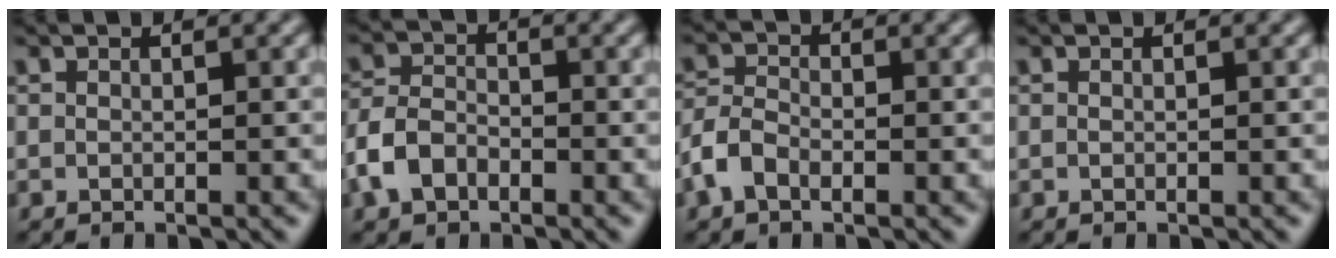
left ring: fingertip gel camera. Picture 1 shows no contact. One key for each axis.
{"total": 3.7, "fx": -1.9, "fy": 2.4, "fz": 2.0, "tx": -0.043, "ty": 0.003, "tz": -0.046}
{"total": 2.8, "fx": -1.4, "fy": 1.6, "fz": 1.8, "tx": -0.035, "ty": 0.006, "tz": -0.037}
{"total": 0.0}